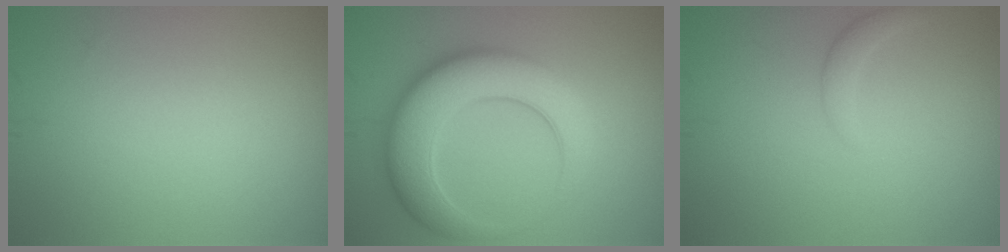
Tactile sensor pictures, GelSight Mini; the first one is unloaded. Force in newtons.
{"total": 7.9, "press": 7.9, "slide": 0.1}
{"total": 1.1, "press": 1.1, "slide": 0.1}